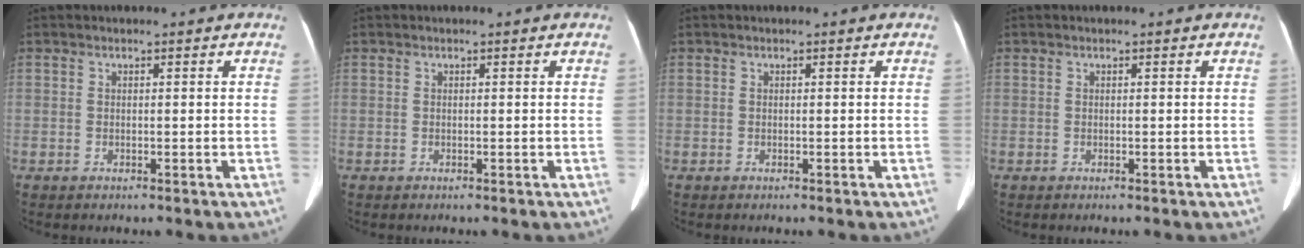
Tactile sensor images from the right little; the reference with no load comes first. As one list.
[{"total": 0.0}, {"total": 0.0}, {"total": 0.0}]